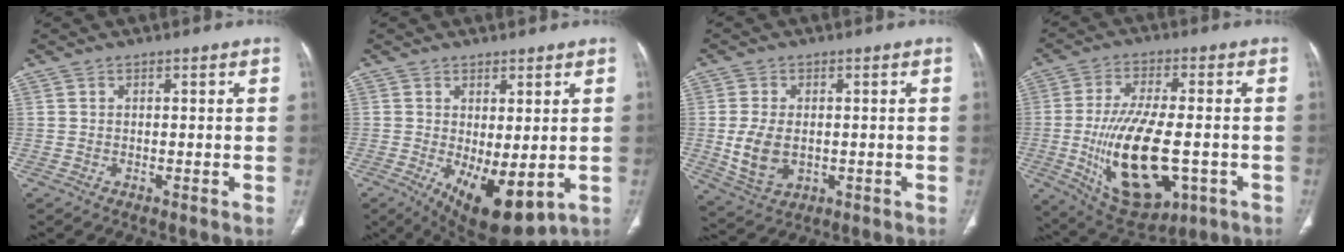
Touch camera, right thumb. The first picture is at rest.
{"total": 10.7, "force": [-1.9, 4.5, 9.5], "torque": [-0.141, -0.021, -0.008]}
{"total": 8.1, "force": [-0.7, 5.4, 6.1], "torque": [-0.116, -0.007, 0.000]}
{"total": 19.7, "force": [-4.0, 9.0, 17.0], "torque": [-0.306, -0.003, -0.045]}